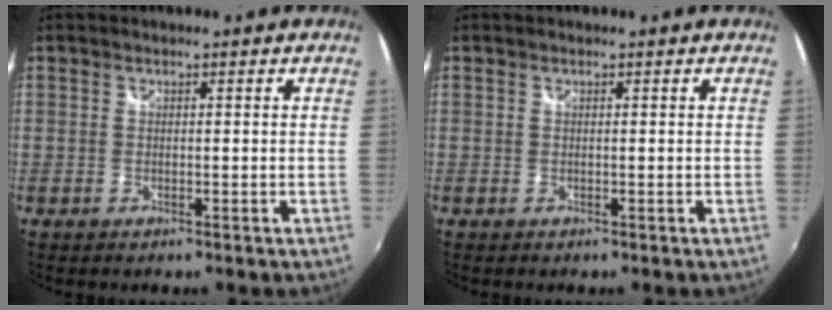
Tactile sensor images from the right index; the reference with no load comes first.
{"total": 0.0}